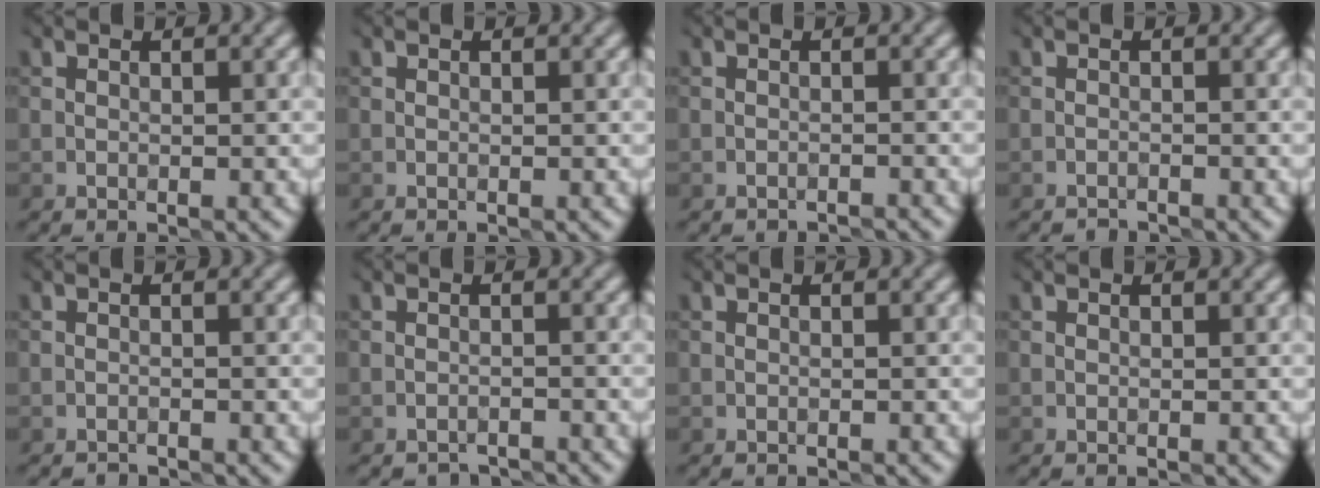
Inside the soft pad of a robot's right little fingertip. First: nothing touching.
{"total": 0.0}
{"total": 1.5, "force": [-1.5, -0.2, -0.2], "torque": [0.010, -0.002, -0.027]}
{"total": 1.8, "force": [-1.6, -0.4, -0.5], "torque": [0.010, -0.004, -0.034]}
{"total": 1.5, "force": [-1.3, -0.3, -0.5], "torque": [0.011, -0.002, -0.027]}
{"total": 2.6, "force": [-2.6, 0.0, -0.2], "torque": [0.011, -0.009, -0.047]}
{"total": 0.0}
{"total": 0.0}